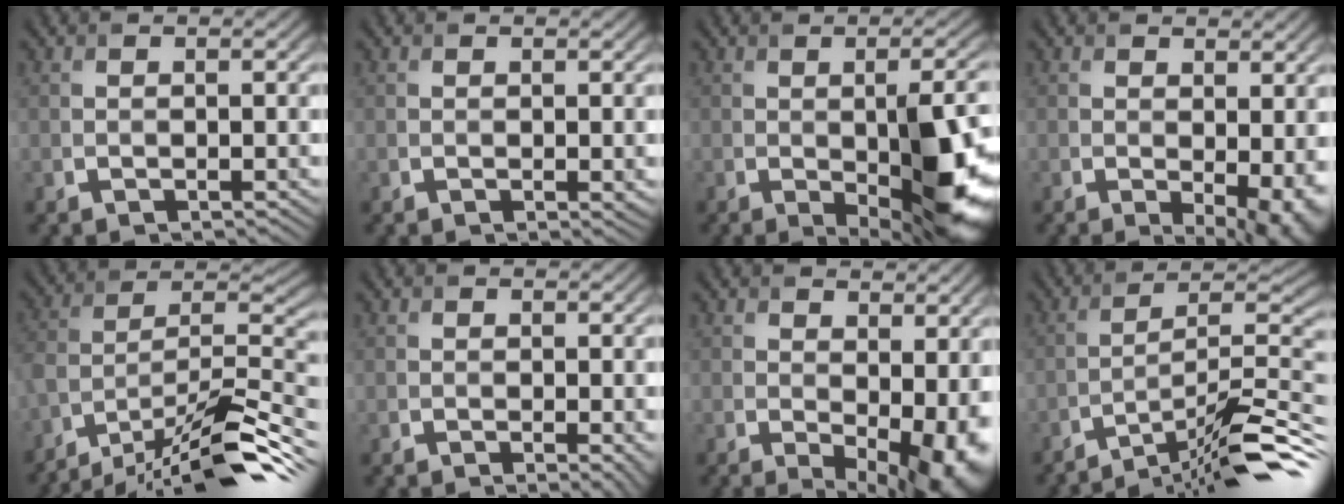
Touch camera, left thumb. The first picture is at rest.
{"total": 0.0}
{"total": 11.0, "force": [-2.4, 4.0, 9.9], "torque": [-0.142, -0.016, -0.020]}
{"total": 5.1, "force": [-0.8, 1.9, 4.6], "torque": [-0.061, -0.013, 0.008]}
{"total": 15.6, "force": [-12.2, 4.3, 8.6], "torque": [-0.178, -0.003, -0.205]}
{"total": 0.9, "force": [-0.3, 0.1, 0.8], "torque": [-0.010, -0.002, 0.000]}
{"total": 9.1, "force": [-0.8, 4.8, 7.7], "torque": [-0.087, -0.024, 0.021]}
{"total": 13.1, "force": [-9.6, 2.4, 8.7], "torque": [-0.134, 0.014, -0.154]}